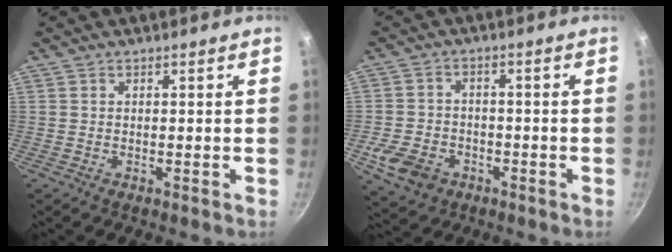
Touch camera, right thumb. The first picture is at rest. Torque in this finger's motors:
{"motor_torque": [1.20, 0.91, 0.41, -0.72, 0.06]}